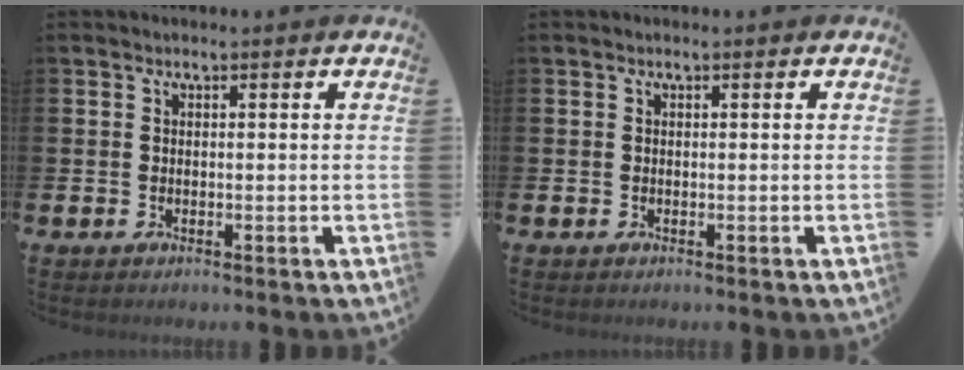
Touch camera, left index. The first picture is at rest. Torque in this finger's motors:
{"motor_torque": [-0.05, 0.03, 0.00, 0.00]}